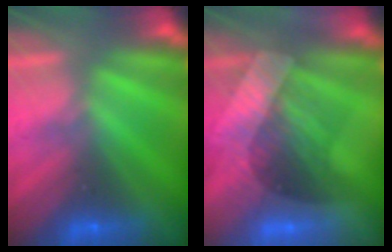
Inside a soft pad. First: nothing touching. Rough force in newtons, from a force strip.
{"total": 3.2}